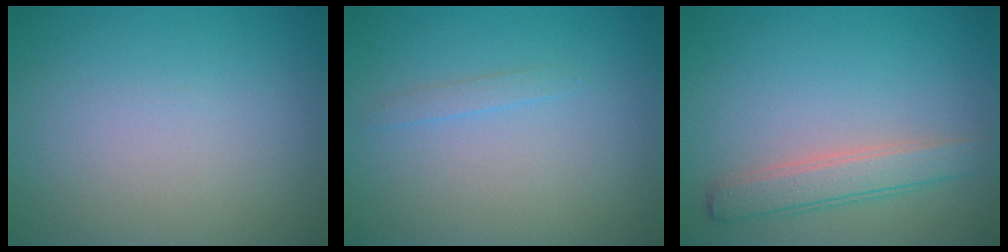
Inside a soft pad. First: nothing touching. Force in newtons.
{"total": 0.8, "press": 0.8, "slide": 0.1}
{"total": 2.9, "press": 2.9, "slide": 0.2}